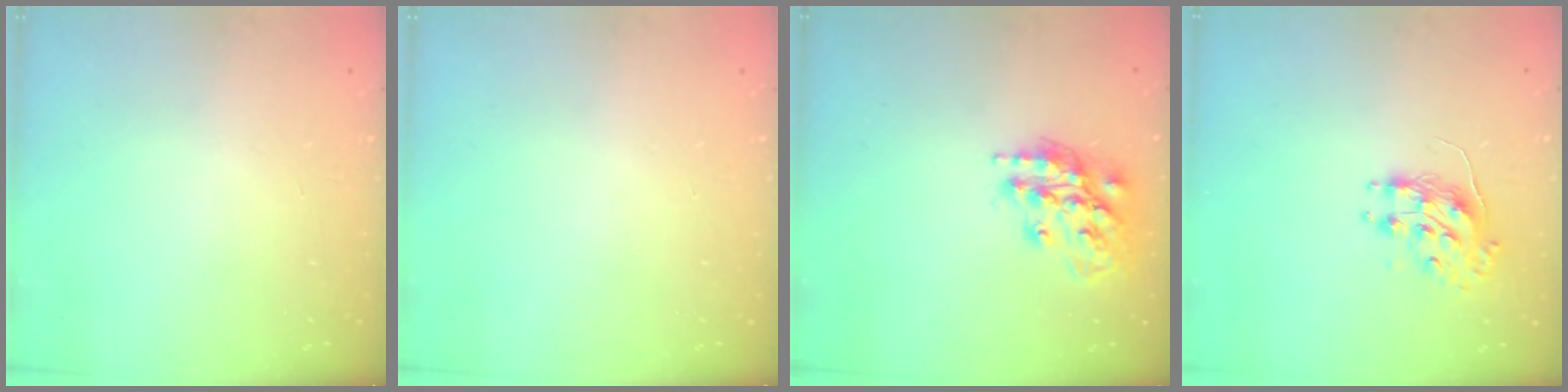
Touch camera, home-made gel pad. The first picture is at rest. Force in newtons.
{"total": 0.0}
{"total": 17.5, "press": 17.4, "slide": 1.4}
{"total": 8.6, "press": 8.6, "slide": 0.3}